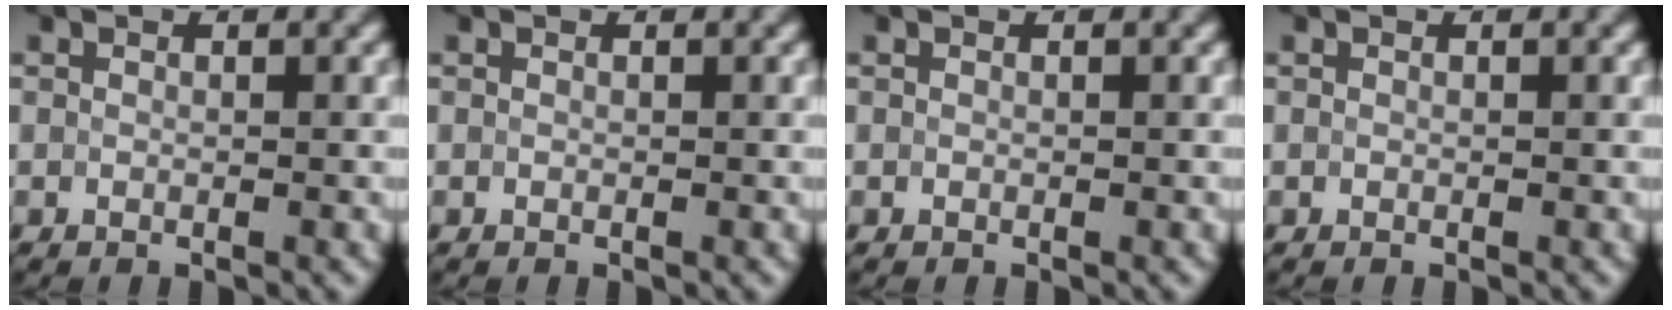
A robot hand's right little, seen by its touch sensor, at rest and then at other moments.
{"total": 0.0}
{"total": 0.0}
{"total": 0.0}